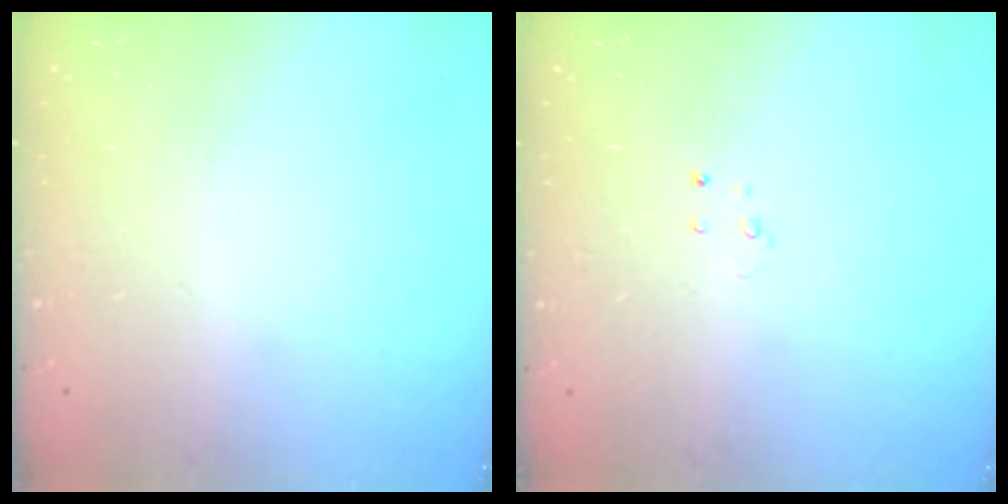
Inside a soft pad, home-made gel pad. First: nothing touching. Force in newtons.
{"total": 2.6, "press": 2.6, "slide": 0.2}